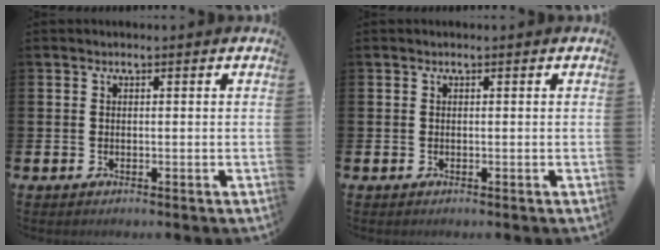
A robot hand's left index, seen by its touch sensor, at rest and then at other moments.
{"total": 0.0}